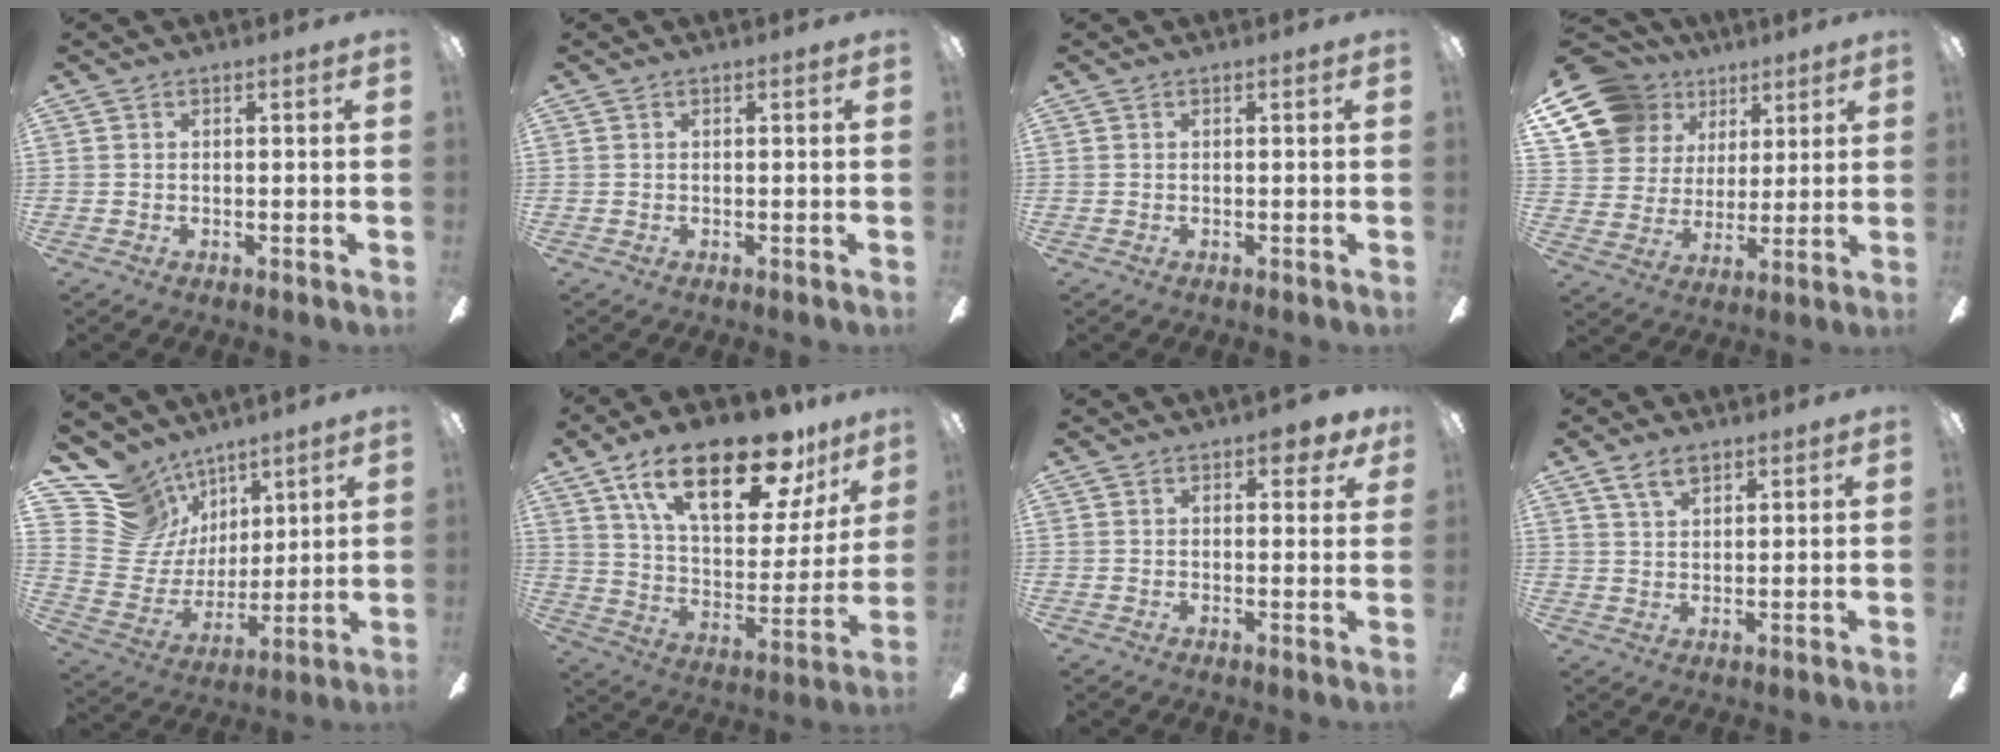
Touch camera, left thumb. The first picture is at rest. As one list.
[{"total": 0.0}, {"total": 0.0}, {"total": 16.9, "force": [9.6, 12.3, 6.5], "torque": [-0.141, -0.042, 0.185]}, {"total": 15.1, "force": [10.3, 10.6, 3.3], "torque": [-0.085, -0.072, 0.205]}, {"total": 25.7, "force": [16.2, 10.4, 17.0], "torque": [-0.270, -0.086, 0.270]}, {"total": 3.3, "force": [2.1, 1.6, 1.9], "torque": [-0.009, -0.007, 0.030]}, {"total": 5.5, "force": [3.7, 2.8, 2.9], "torque": [-0.058, -0.004, 0.068]}]